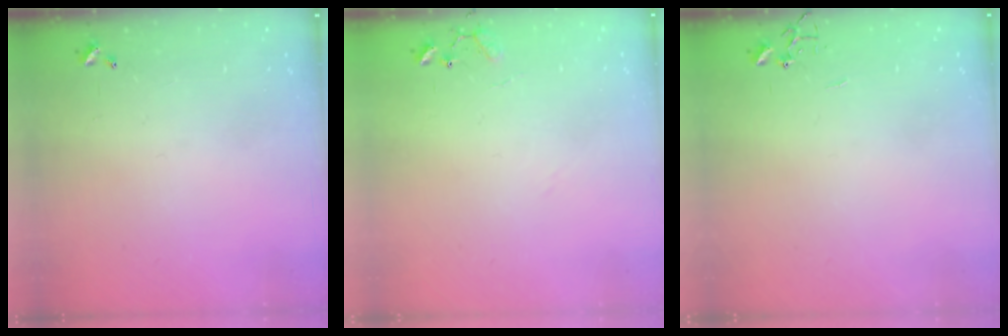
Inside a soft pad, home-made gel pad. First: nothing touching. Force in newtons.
{"total": 8.6, "press": 8.6, "slide": 0.5}
{"total": 0.0}